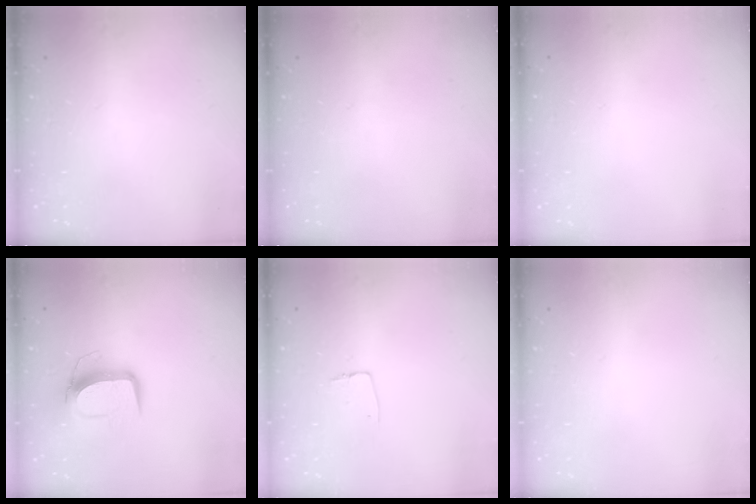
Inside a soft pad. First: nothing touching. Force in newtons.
{"total": 0.0}
{"total": 0.0}
{"total": 10.9, "press": 10.9, "slide": 0.7}
{"total": 4.9, "press": 4.8, "slide": 0.3}
{"total": 0.0}